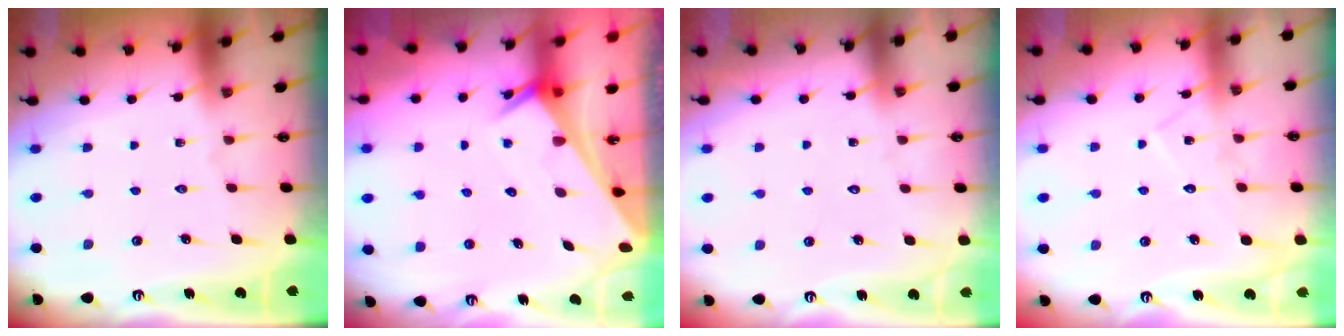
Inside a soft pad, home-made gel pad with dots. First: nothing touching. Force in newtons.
{"total": 2.6, "press": 2.6, "slide": 0.1}
{"total": 4.8, "press": 4.7, "slide": 0.5}
{"total": 8.2, "press": 8.2, "slide": 0.7}